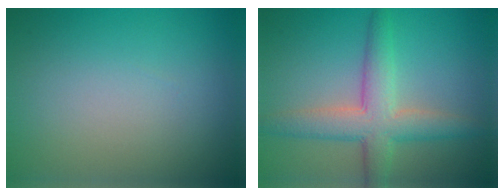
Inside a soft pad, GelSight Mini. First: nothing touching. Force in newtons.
{"total": 5.4, "press": 5.4, "slide": 0.2}